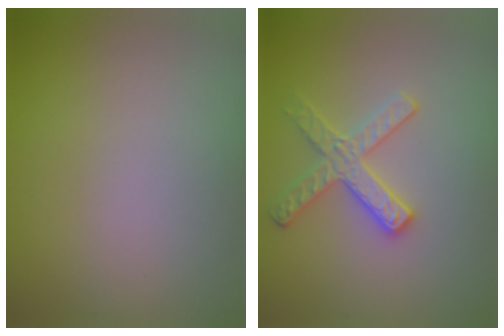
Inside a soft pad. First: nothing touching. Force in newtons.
{"total": 2.8, "press": 2.8, "slide": 0.3}